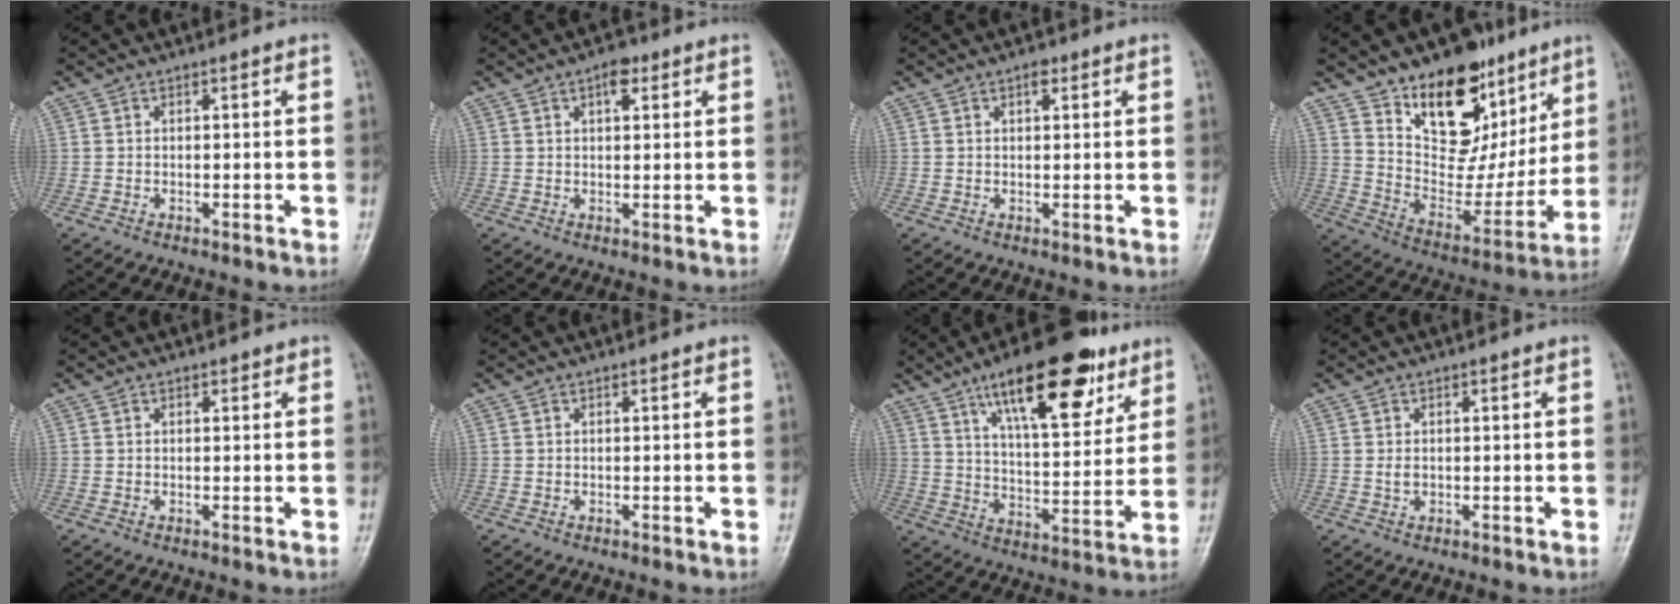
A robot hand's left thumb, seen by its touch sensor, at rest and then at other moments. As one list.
[{"total": 3.6, "force": [1.8, 1.8, 2.5], "torque": [-0.025, -0.004, 0.025]}, {"total": 1.8, "force": [1.0, 0.9, 1.1], "torque": [-0.010, -0.003, 0.014]}, {"total": 21.8, "force": [13.3, 12.7, 11.6], "torque": [-0.109, -0.069, 0.223]}, {"total": 0.9, "force": [0.6, 0.6, 0.3], "torque": [0.005, -0.003, 0.006]}, {"total": 0.0}, {"total": 21.0, "force": [12.0, 7.8, 15.3], "torque": [-0.199, -0.041, 0.195]}, {"total": 1.2, "force": [0.1, 0.8, 0.8], "torque": [-0.013, -0.001, 0.005]}]